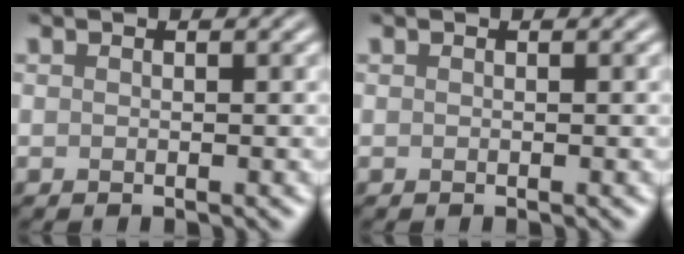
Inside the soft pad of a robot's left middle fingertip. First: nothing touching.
{"total": 0.0}